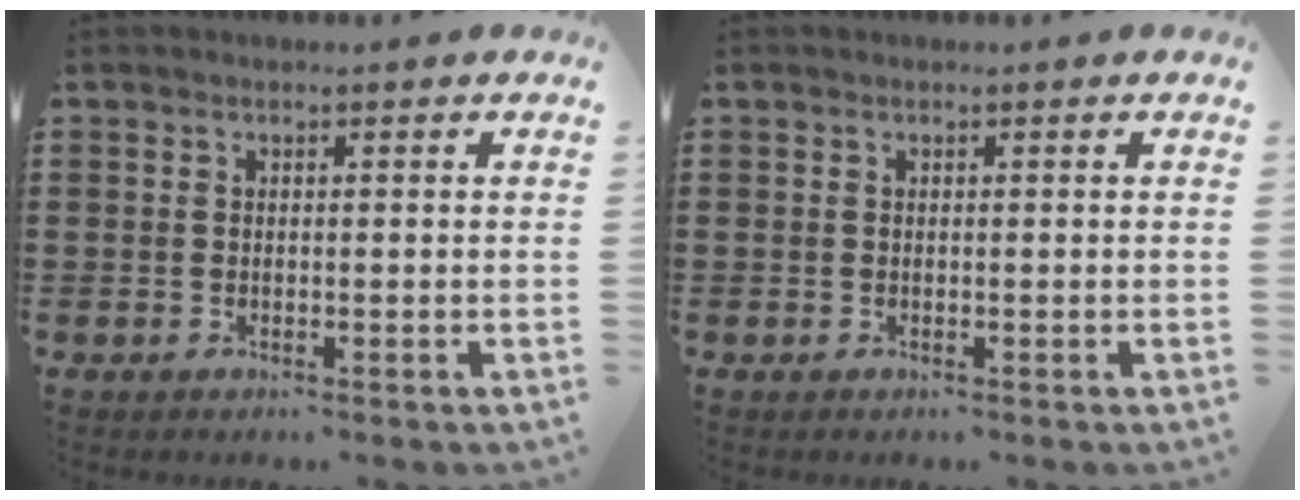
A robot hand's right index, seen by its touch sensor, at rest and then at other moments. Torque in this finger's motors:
{"motor_torque": [0.00, 0.00, 0.00, -0.01]}